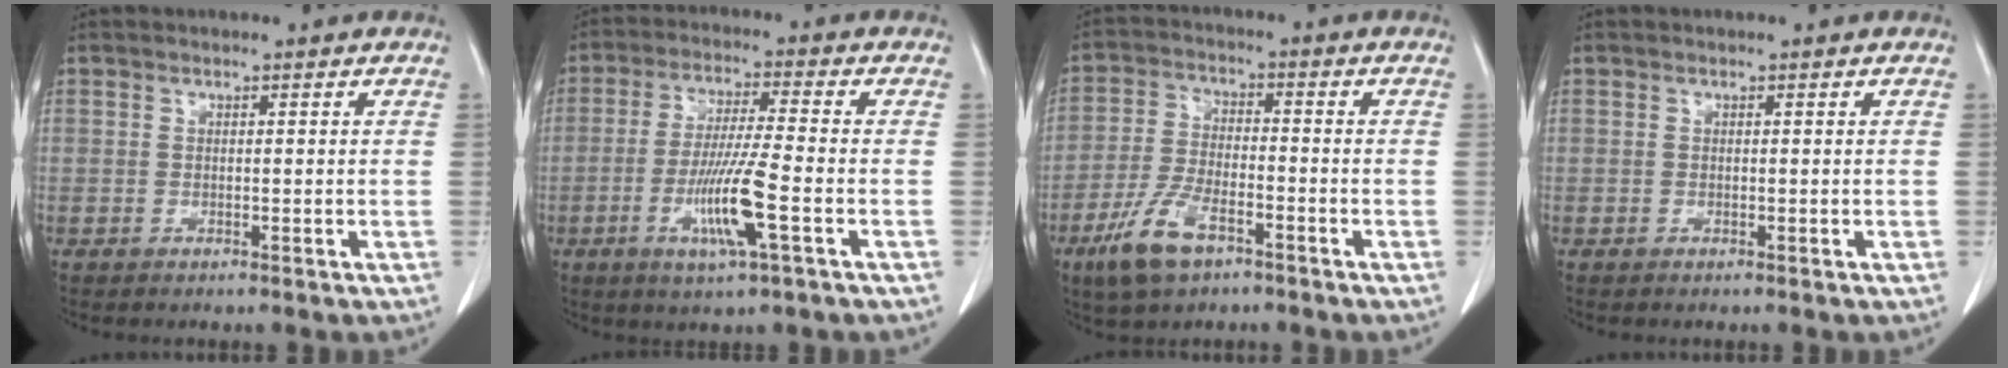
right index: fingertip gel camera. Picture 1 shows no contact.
{"total": 10.4, "force": [-3.5, 0.2, 9.8], "torque": [-0.191, -0.014, -0.066]}
{"total": 9.7, "force": [-5.7, 3.8, 7.0], "torque": [-0.156, -0.008, -0.105]}
{"total": 0.0}